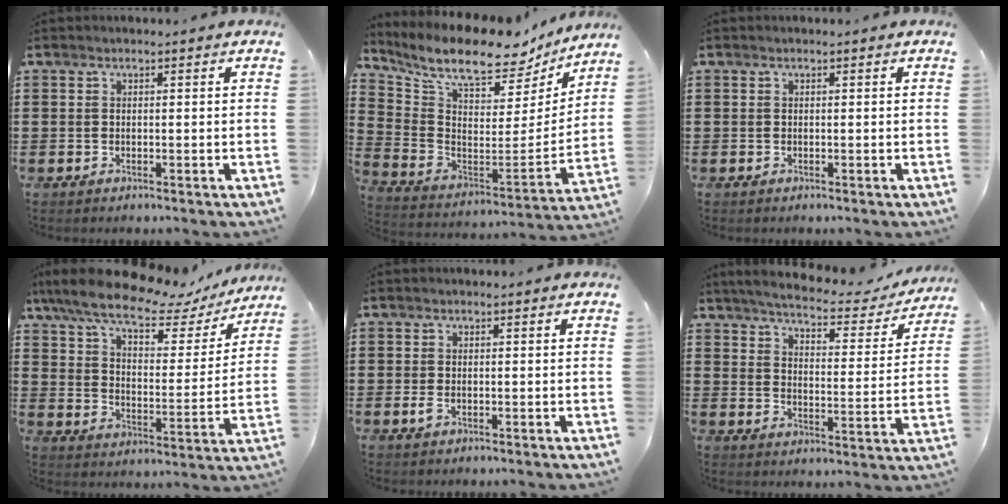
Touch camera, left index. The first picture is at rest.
{"total": 10.1, "force": [8.7, 2.5, 4.5], "torque": [-0.113, -0.071, 0.147]}
{"total": 0.0}
{"total": 11.5, "force": [9.2, 2.6, 6.5], "torque": [-0.144, -0.043, 0.154]}
{"total": 1.1, "force": [-0.3, 0.5, 0.9], "torque": [-0.026, -0.004, -0.007]}
{"total": 4.3, "force": [4.0, 0.1, 1.8], "torque": [-0.056, -0.028, 0.060]}